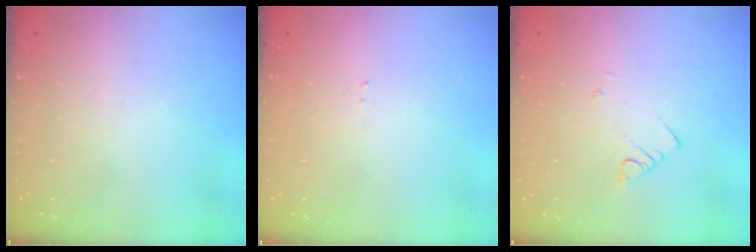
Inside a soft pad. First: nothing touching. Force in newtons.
{"total": 1.5, "press": 1.5, "slide": 0.2}
{"total": 2.2, "press": 2.2, "slide": 0.3}